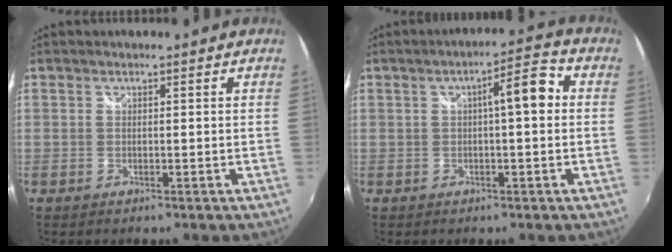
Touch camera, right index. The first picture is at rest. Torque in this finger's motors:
{"motor_torque": [0.32, 0.07, 0.14, 0.06]}